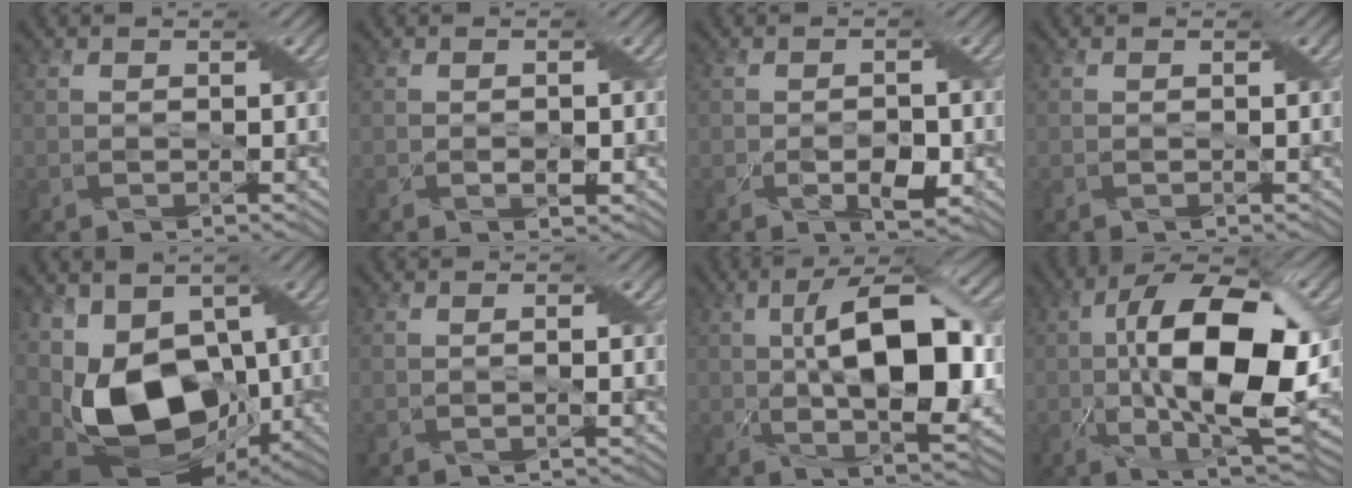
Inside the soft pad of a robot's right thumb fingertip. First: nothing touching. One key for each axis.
{"total": 1.1, "fx": -0.3, "fy": 0.6, "fz": 0.9, "tx": -0.013, "ty": -0.003, "tz": -0.003}
{"total": 3.0, "fx": -1.0, "fy": 1.6, "fz": 2.4, "tx": -0.040, "ty": -0.009, "tz": -0.012}
{"total": 0.0}
{"total": 16.1, "fx": -3.2, "fy": 10.0, "fz": 12.2, "tx": -0.251, "ty": -0.019, "tz": -0.054}
{"total": 0.6, "fx": -0.1, "fy": -0.1, "fz": 0.6, "tx": -0.012, "ty": 0.004, "tz": -0.002}
{"total": 13.6, "fx": 0.4, "fy": 5.2, "fz": 12.6, "tx": -0.200, "ty": 0.011, "tz": 0.005}
{"total": 16.0, "fx": -0.6, "fy": 6.7, "fz": 14.5, "tx": -0.245, "ty": 0.011, "tz": -0.014}